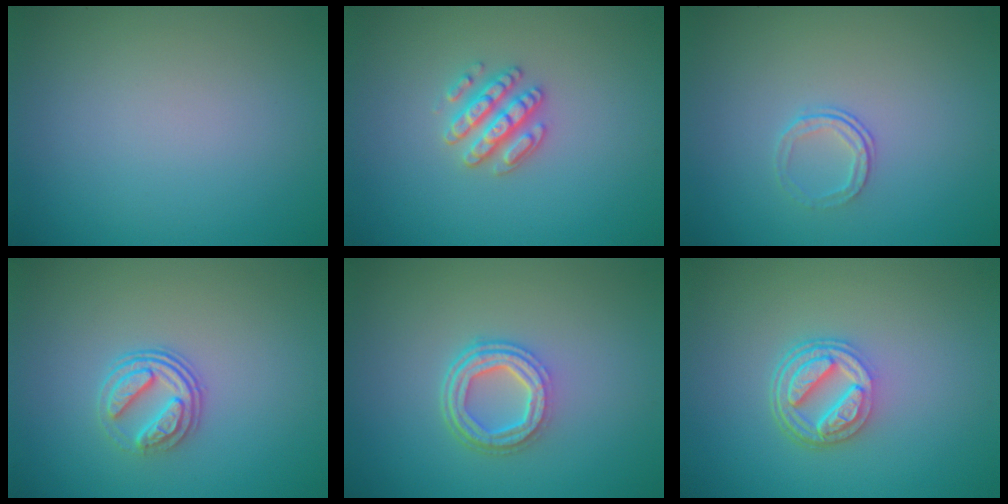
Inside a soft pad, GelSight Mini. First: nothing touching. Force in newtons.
{"total": 2.8, "press": 2.7, "slide": 0.8}
{"total": 1.3, "press": 0.9, "slide": 0.9}
{"total": 3.1, "press": 2.6, "slide": 1.7}
{"total": 4.2, "press": 3.2, "slide": 2.8}
{"total": 4.6, "press": 3.4, "slide": 3.1}